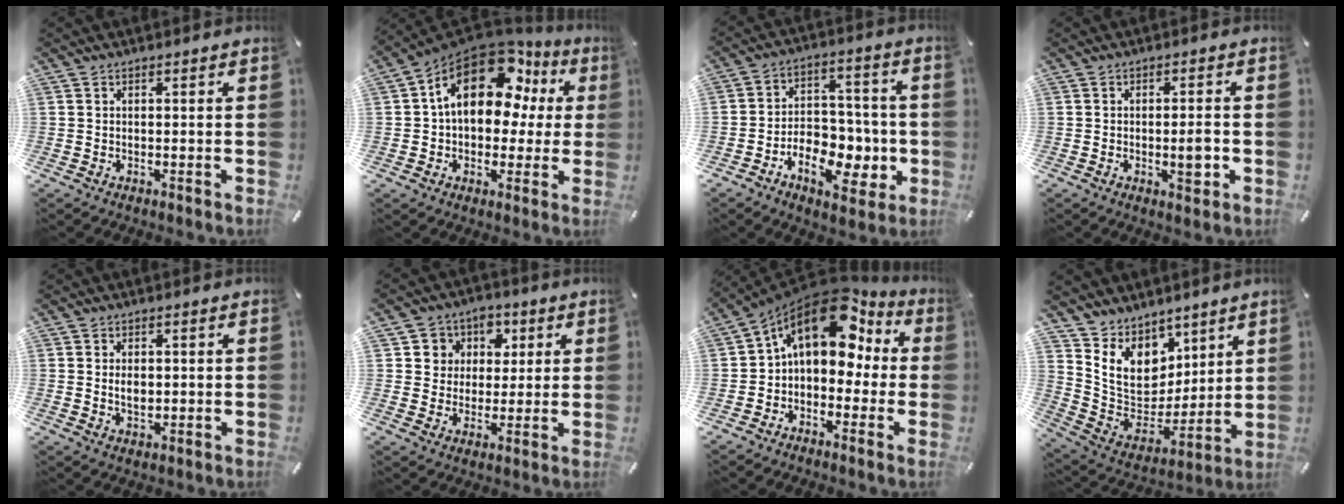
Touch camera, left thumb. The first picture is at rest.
{"total": 18.8, "force": [7.2, 11.7, 12.8], "torque": [-0.205, -0.033, 0.123]}
{"total": 12.6, "force": [-5.1, 8.9, 7.3], "torque": [-0.100, 0.028, -0.078]}
{"total": 4.9, "force": [-1.0, 1.8, 4.5], "torque": [-0.065, 0.003, -0.016]}
{"total": 3.3, "force": [0.3, 2.2, 2.4], "torque": [-0.042, 0.002, 0.004]}
{"total": 8.0, "force": [1.6, 7.7, 1.1], "torque": [-0.014, -0.009, 0.026]}
{"total": 15.2, "force": [6.5, 9.8, 9.6], "torque": [-0.154, -0.040, 0.110]}
{"total": 12.5, "force": [6.6, 9.8, 4.0], "torque": [-0.093, -0.060, 0.139]}